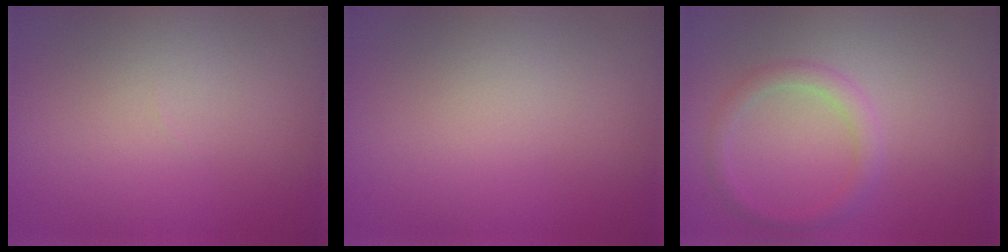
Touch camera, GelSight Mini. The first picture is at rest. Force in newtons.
{"total": 0.0}
{"total": 1.9, "press": 1.9, "slide": 0.1}